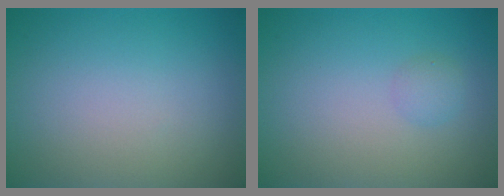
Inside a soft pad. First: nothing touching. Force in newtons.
{"total": 1.1, "press": 1.1, "slide": 0.1}